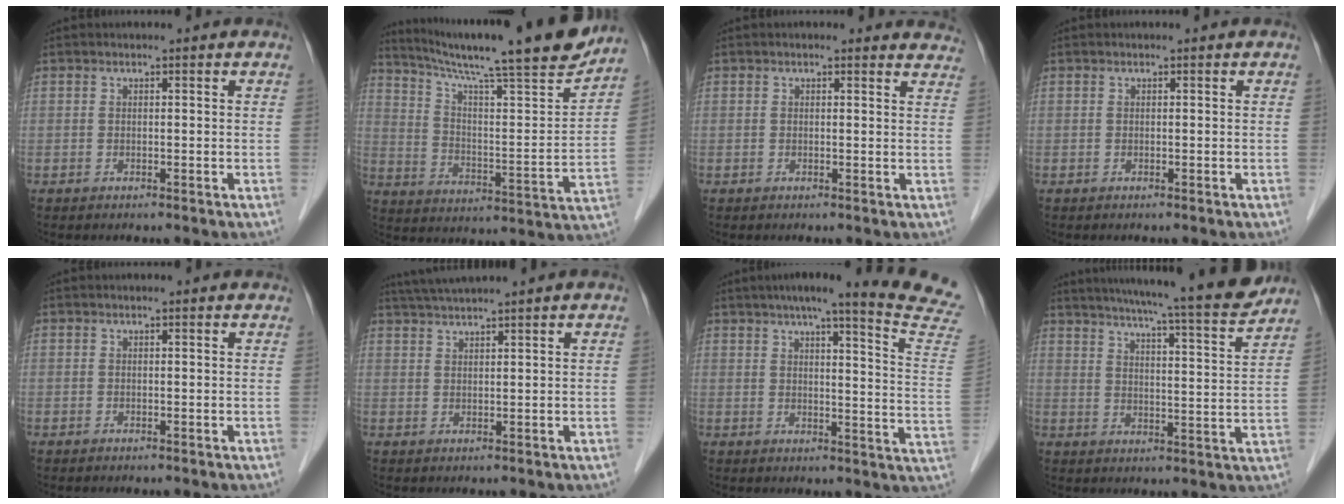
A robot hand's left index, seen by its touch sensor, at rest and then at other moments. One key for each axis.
{"total": 23.8, "fx": 20.2, "fy": 0.7, "fz": 12.6, "tx": -0.207, "ty": -0.029, "tz": 0.294}
{"total": 4.2, "fx": 3.9, "fy": 1.6, "fz": 0.3, "tx": 0.017, "ty": -0.018, "tz": 0.008}
{"total": 0.0}
{"total": 0.0}
{"total": 4.5, "fx": 3.8, "fy": -1.2, "fz": 2.2, "tx": -0.043, "ty": 0.018, "tz": 0.074}
{"total": 20.2, "fx": 16.8, "fy": -0.9, "fz": 11.1, "tx": -0.146, "ty": -0.052, "tz": 0.190}
{"total": 18.8, "fx": 16.6, "fy": -0.2, "fz": 8.8, "tx": -0.138, "ty": -0.027, "tz": 0.221}